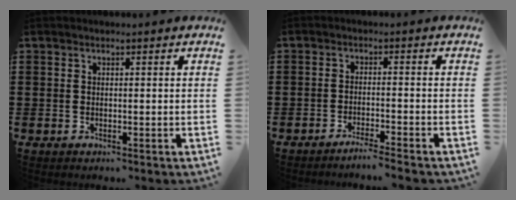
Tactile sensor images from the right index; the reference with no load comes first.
{"total": 2.5, "force": [-2.3, -0.5, 0.8], "torque": [-0.014, -0.001, -0.045]}